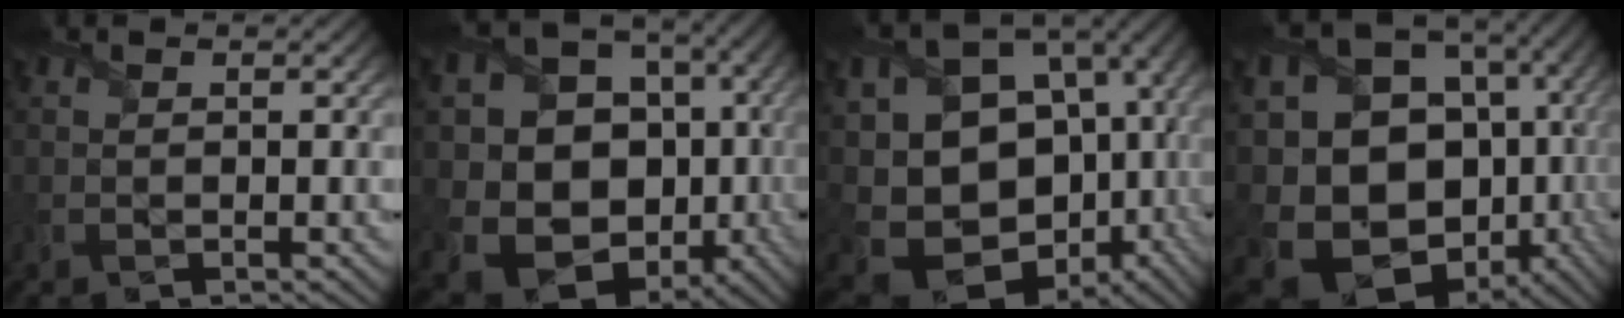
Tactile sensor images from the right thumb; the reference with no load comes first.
{"total": 17.8, "force": [-1.1, 15.6, 8.5], "torque": [-0.198, -0.046, 0.009]}
{"total": 18.2, "force": [-0.9, 14.0, 11.6], "torque": [-0.234, -0.051, 0.053]}
{"total": 20.4, "force": [-3.6, 16.3, 11.8], "torque": [-0.262, -0.038, -0.023]}